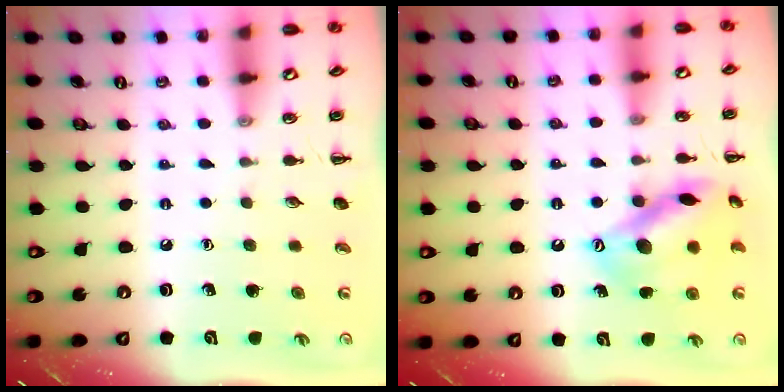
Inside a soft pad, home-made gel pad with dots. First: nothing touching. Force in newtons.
{"total": 14.8, "press": 14.7, "slide": 0.8}